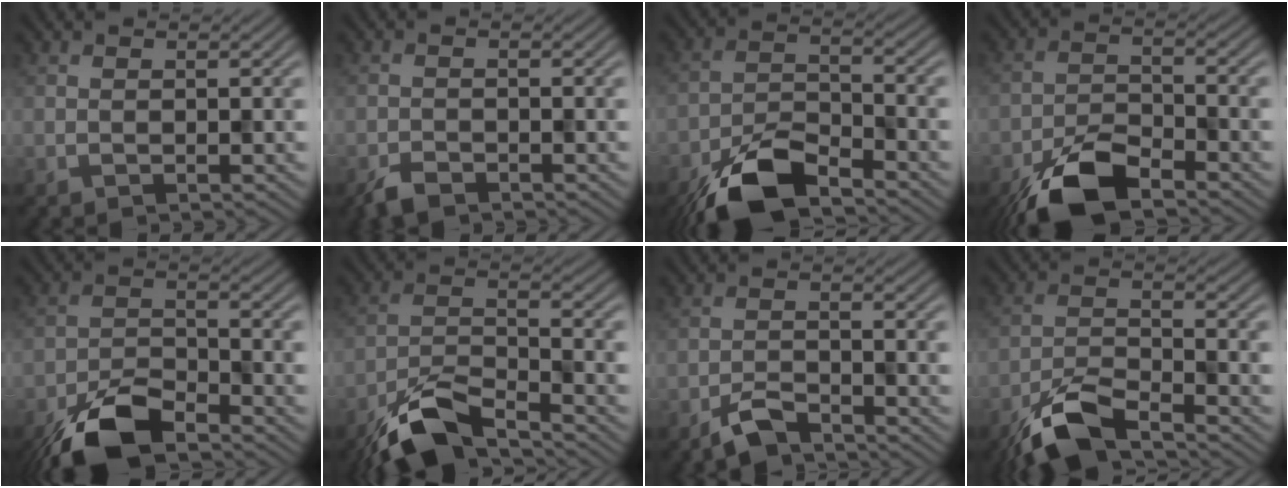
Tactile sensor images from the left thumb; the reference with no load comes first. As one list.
[{"total": 2.5, "force": [-2.0, 0.9, 1.1], "torque": [-0.023, -0.004, -0.043]}, {"total": 9.9, "force": [-7.2, 3.4, 5.9], "torque": [-0.105, -0.006, -0.150]}, {"total": 9.0, "force": [-6.4, 3.2, 5.5], "torque": [-0.101, -0.007, -0.132]}, {"total": 9.0, "force": [-6.6, 3.3, 5.2], "torque": [-0.094, -0.008, -0.137]}, {"total": 9.1, "force": [-6.8, 2.5, 5.4], "torque": [-0.103, -0.006, -0.141]}, {"total": 3.5, "force": [-2.9, 0.9, 1.8], "torque": [-0.037, 0.000, -0.065]}, {"total": 8.1, "force": [-6.0, 2.1, 5.0], "torque": [-0.099, -0.007, -0.127]}]